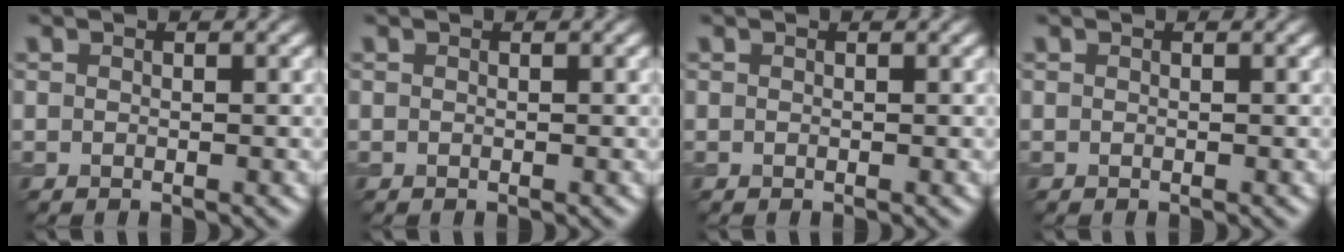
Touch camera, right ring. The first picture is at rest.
{"total": 0.0}
{"total": 0.0}
{"total": 0.0}